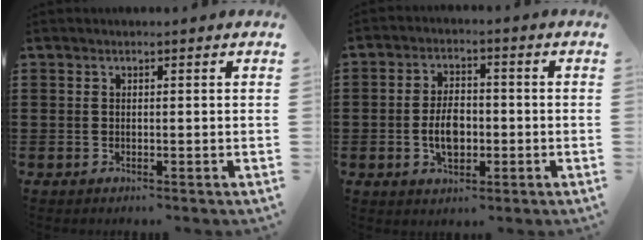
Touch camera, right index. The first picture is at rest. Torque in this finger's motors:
{"motor_torque": [2.14, 0.00, 0.67, 0.10]}